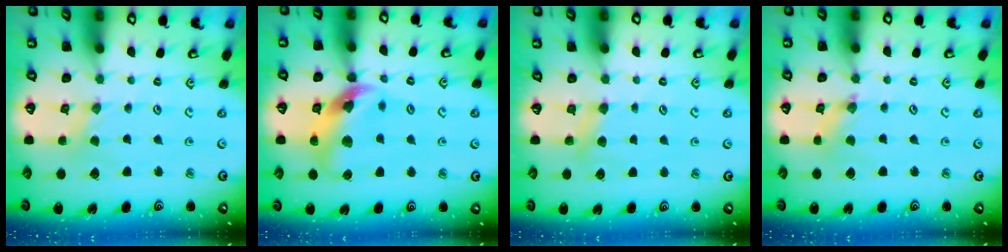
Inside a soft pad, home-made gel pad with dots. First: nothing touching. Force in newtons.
{"total": 12.9, "press": 12.8, "slide": 1.9}
{"total": 3.4, "press": 3.3, "slide": 0.6}
{"total": 1.1, "press": 1.1, "slide": 0.1}